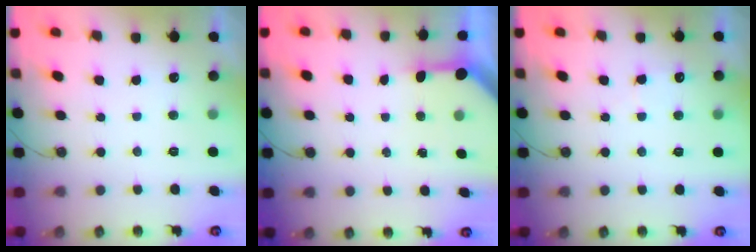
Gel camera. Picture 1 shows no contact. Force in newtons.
{"total": 3.3, "press": 3.3, "slide": 0.4}
{"total": 5.0, "press": 4.9, "slide": 0.9}